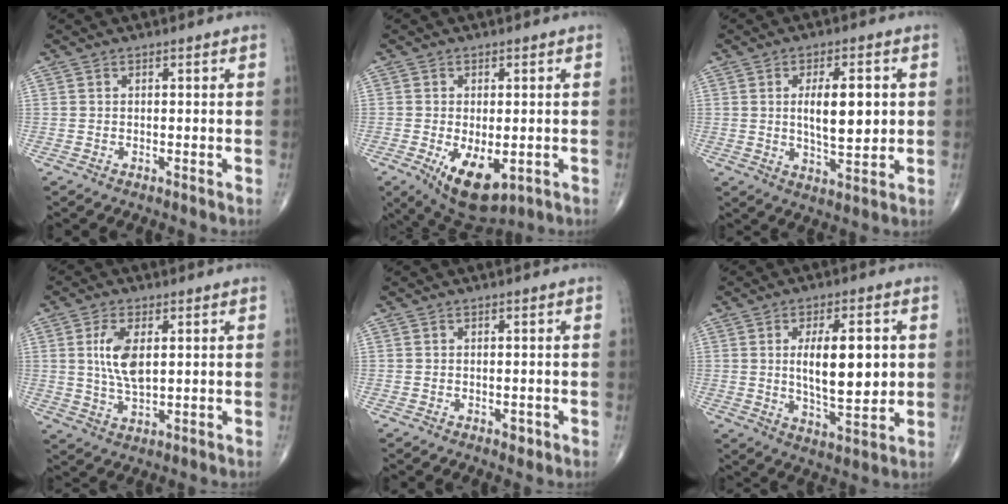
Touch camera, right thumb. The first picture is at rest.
{"total": 7.7, "force": [-2.0, 3.5, 6.5], "torque": [-0.103, -0.021, -0.020]}
{"total": 9.8, "force": [1.3, 3.8, 8.9], "torque": [-0.134, -0.011, 0.026]}
{"total": 7.6, "force": [1.6, 3.6, 6.6], "torque": [-0.130, -0.009, 0.036]}
{"total": 1.2, "force": [-0.6, 0.7, 0.8], "torque": [-0.003, -0.001, -0.007]}
{"total": 12.9, "force": [1.7, 5.1, 11.8], "torque": [-0.174, -0.018, 0.034]}